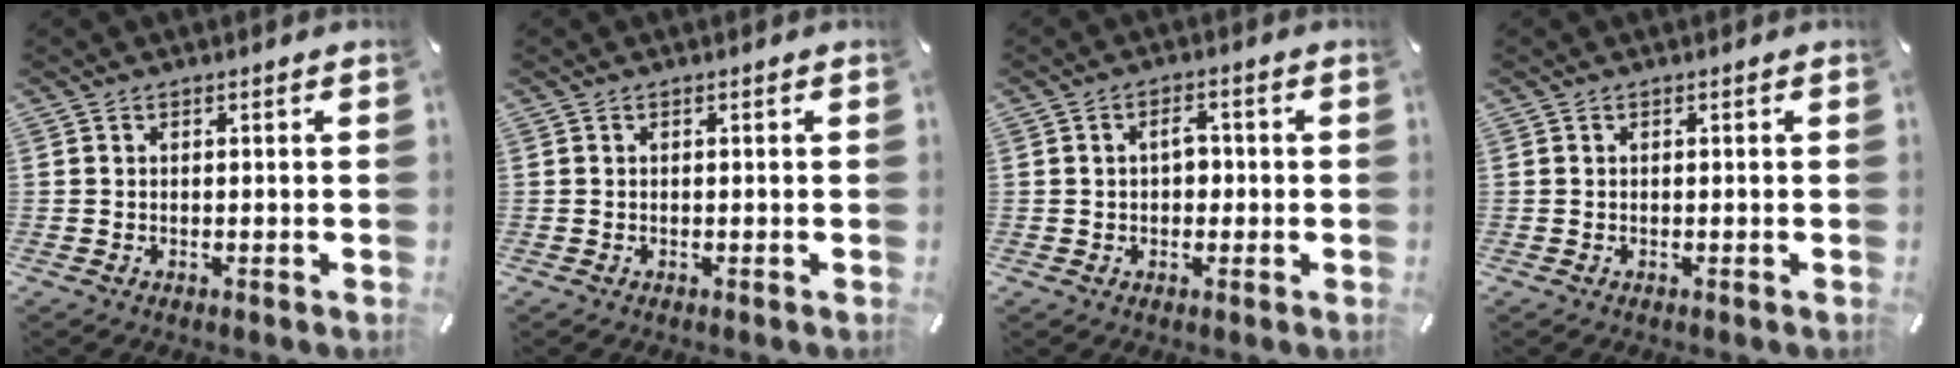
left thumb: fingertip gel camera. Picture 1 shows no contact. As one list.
[{"total": 0.0}, {"total": 4.0, "force": [0.1, 2.6, 3.0], "torque": [-0.043, 0.004, -0.005]}, {"total": 0.0}]